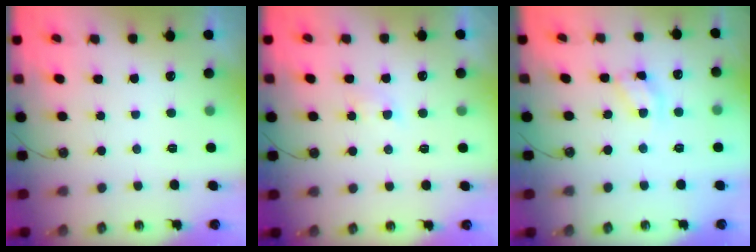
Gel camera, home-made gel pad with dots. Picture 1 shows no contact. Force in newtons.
{"total": 2.9, "press": 2.9, "slide": 0.5}
{"total": 10.8, "press": 10.8, "slide": 0.7}